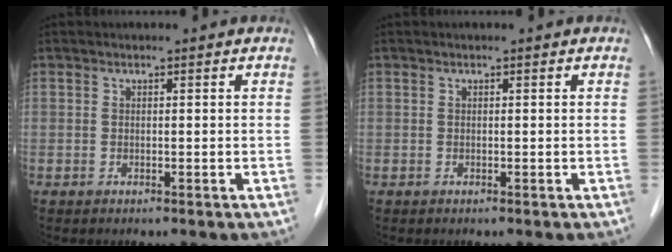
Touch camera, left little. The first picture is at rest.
{"total": 0.0}